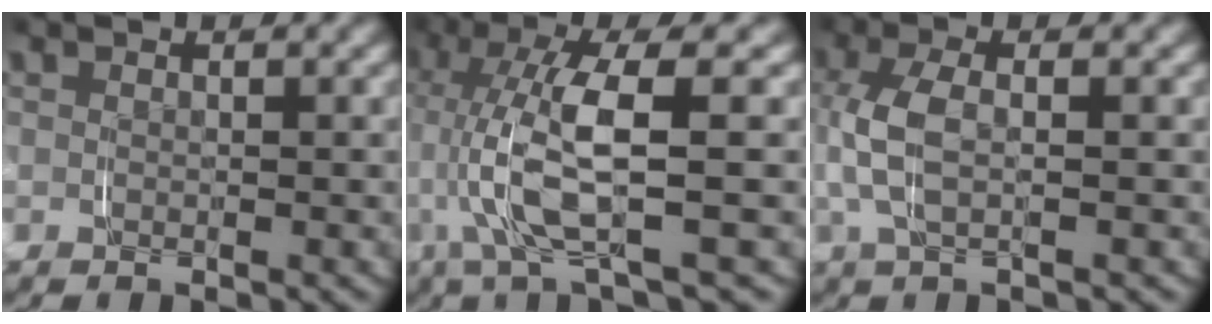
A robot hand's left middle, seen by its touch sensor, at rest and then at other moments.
{"total": 7.0, "force": [-0.3, 1.5, 6.8], "torque": [-0.145, 0.010, -0.006]}
{"total": 4.5, "force": [0.2, 1.9, 4.1], "torque": [-0.114, 0.000, 0.007]}